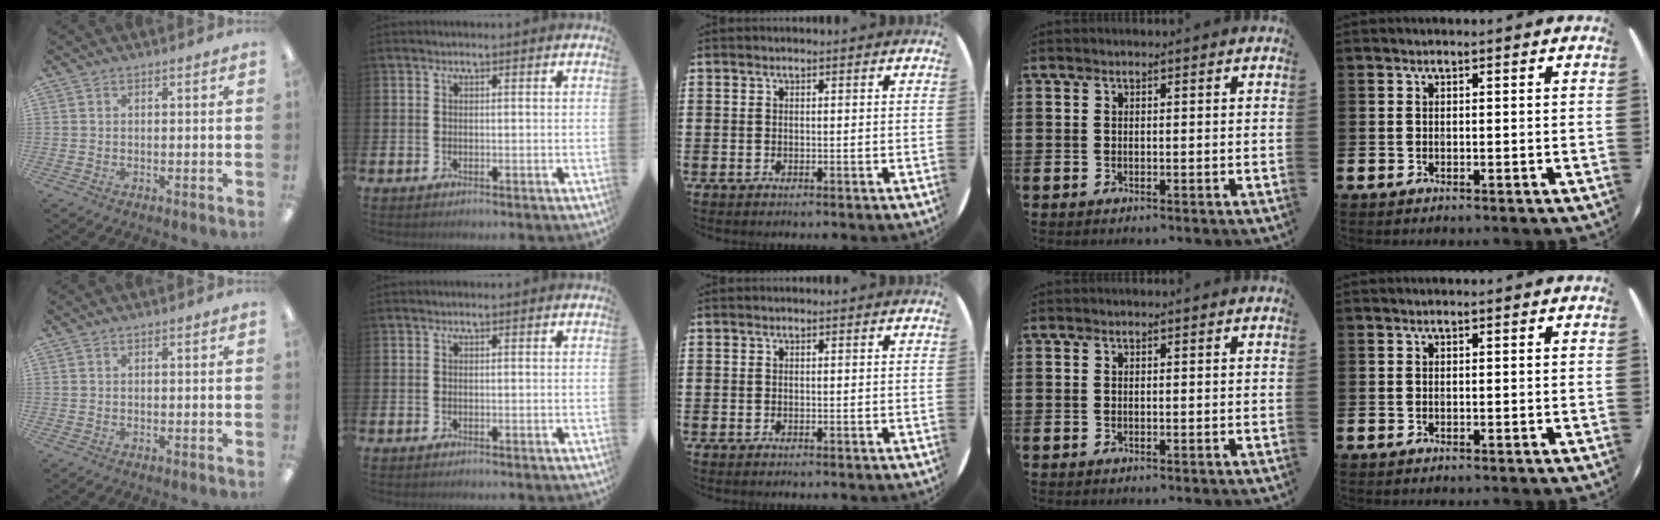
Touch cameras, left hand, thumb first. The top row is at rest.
{}